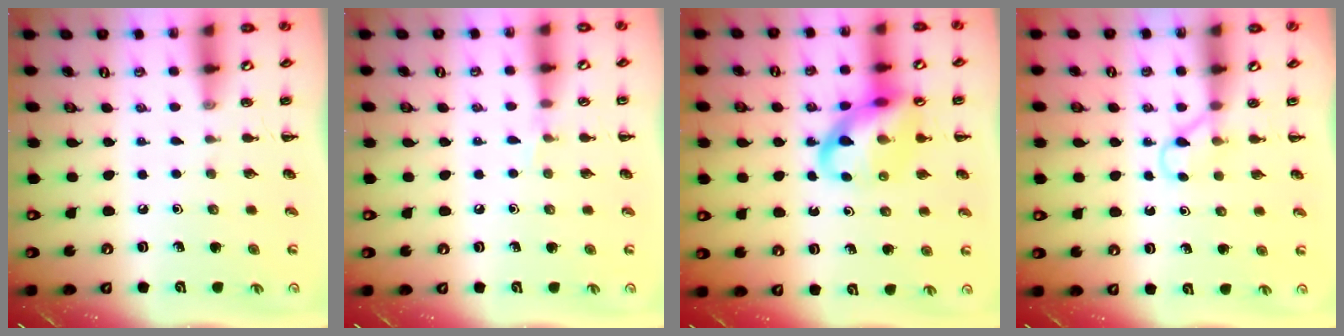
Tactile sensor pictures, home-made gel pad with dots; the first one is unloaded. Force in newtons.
{"total": 4.4, "press": 4.2, "slide": 1.3}
{"total": 14.5, "press": 14.4, "slide": 2.3}
{"total": 2.9, "press": 2.8, "slide": 0.9}